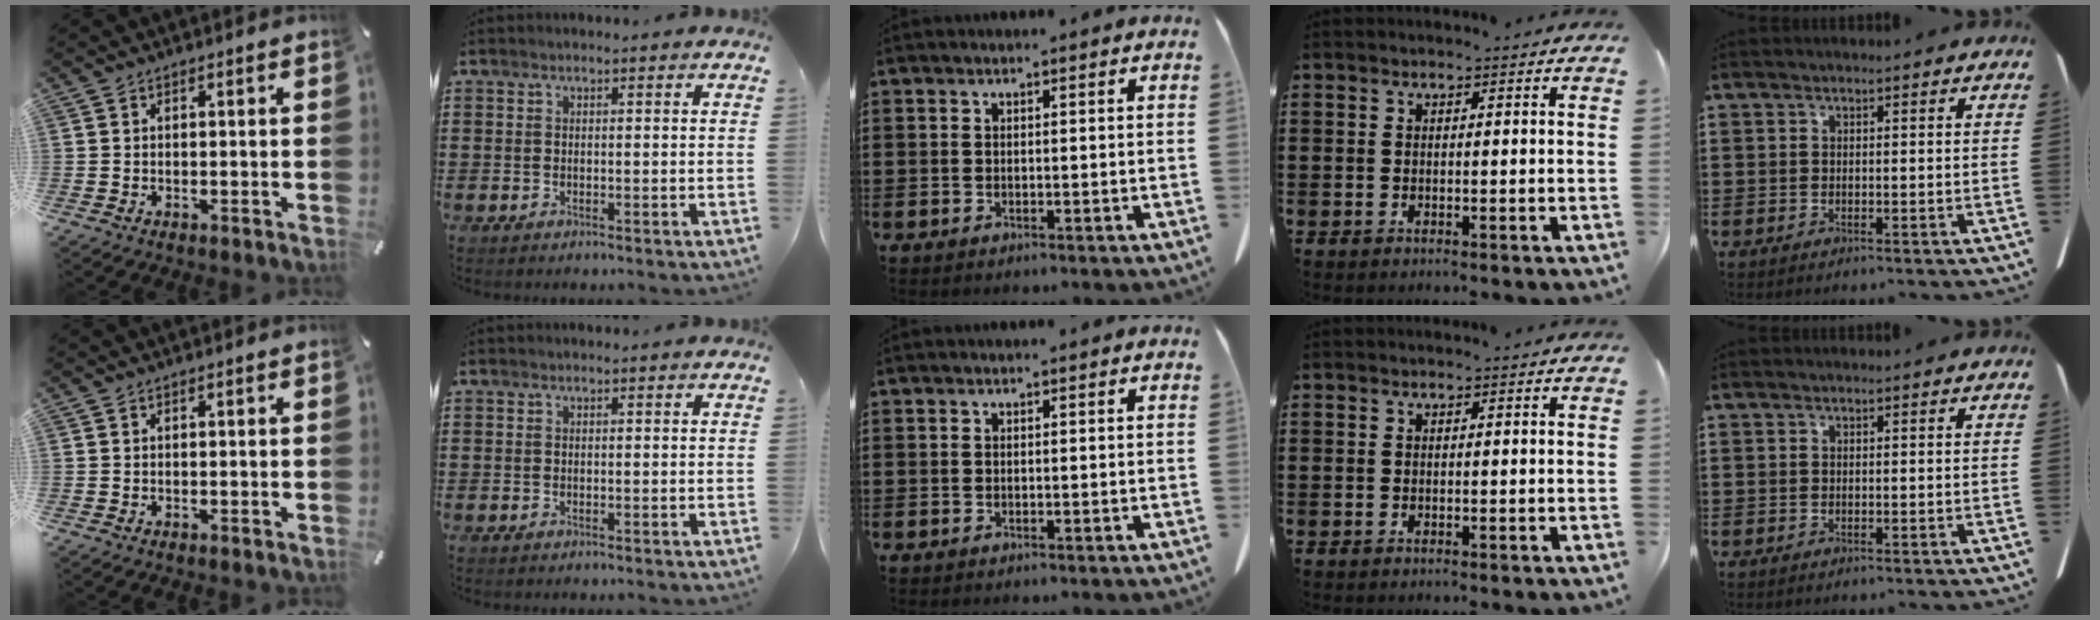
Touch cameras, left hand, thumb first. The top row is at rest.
{}